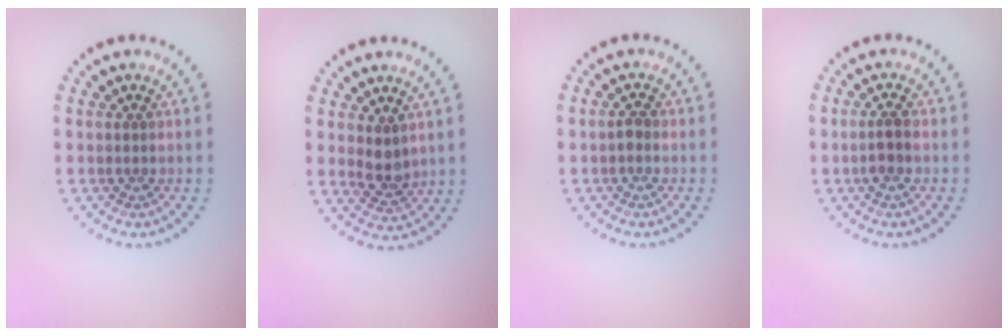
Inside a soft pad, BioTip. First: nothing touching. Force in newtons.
{"total": 2.1, "press": 1.9, "slide": 0.8}
{"total": 0.8, "press": 0.8, "slide": 0.2}
{"total": 1.6, "press": 1.4, "slide": 0.8}